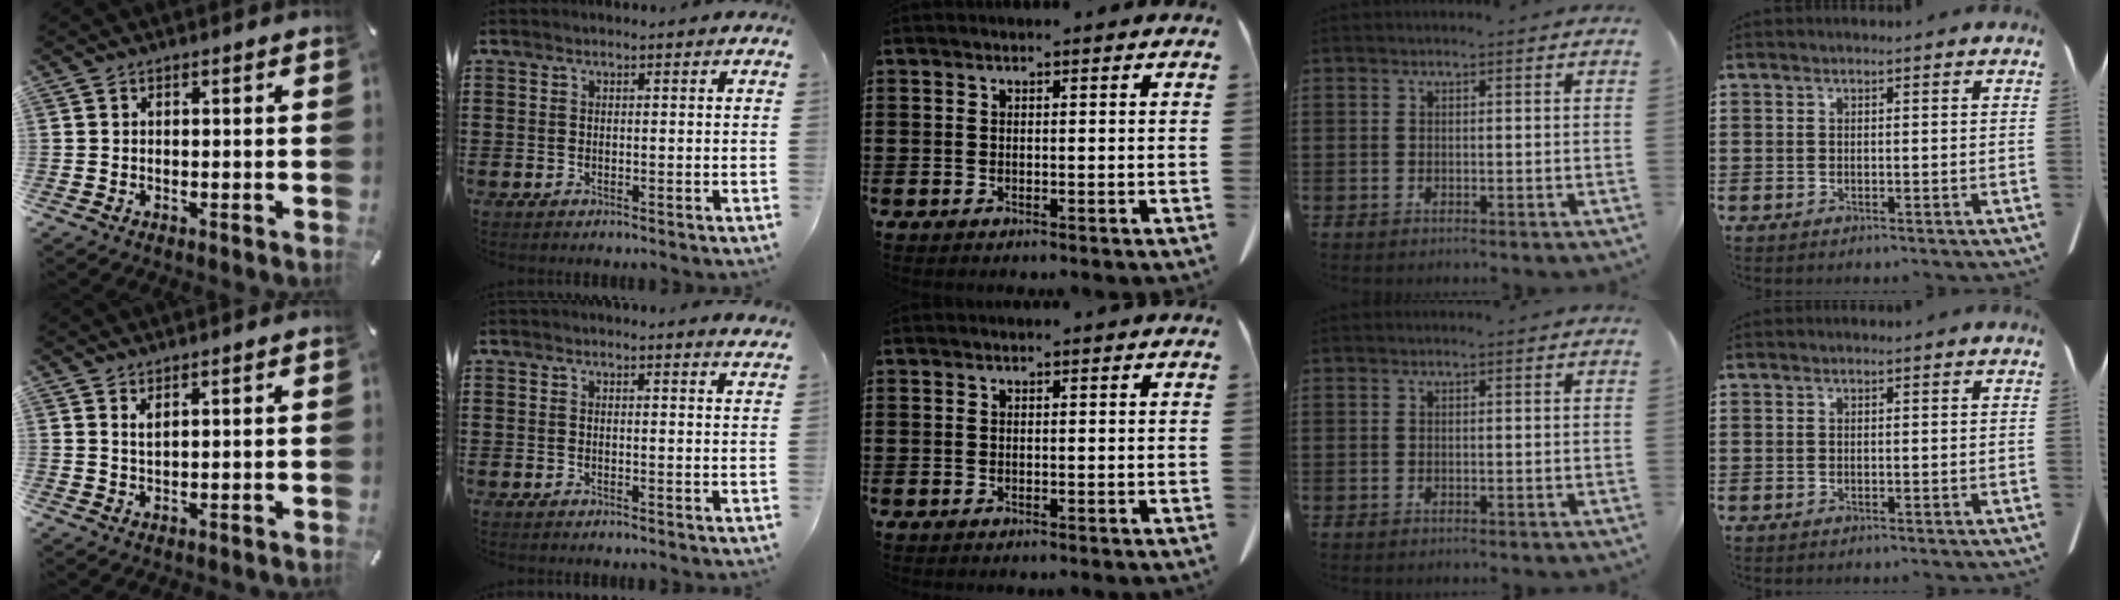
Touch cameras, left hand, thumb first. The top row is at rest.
{"thumb": {"total": 1.9, "force": [1.3, 0.5, 1.3], "torque": [-0.027, 0.000, 0.023]}, "index": {"total": 1.4, "force": [1.3, -0.1, 0.4], "torque": [-0.004, -0.005, 0.024]}}